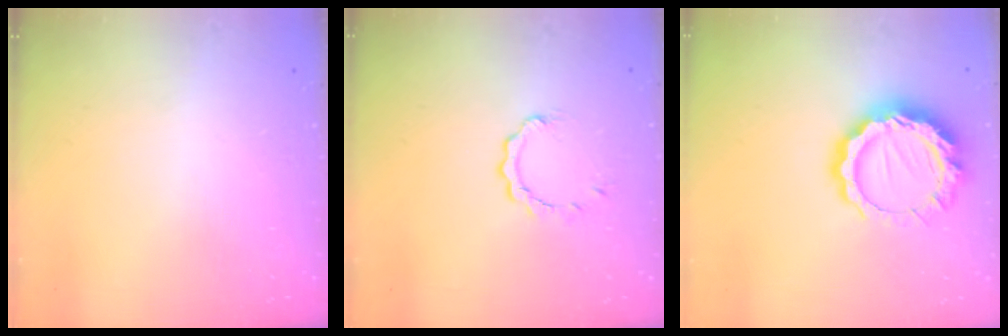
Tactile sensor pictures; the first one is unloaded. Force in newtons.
{"total": 2.5, "press": 2.5, "slide": 0.3}
{"total": 15.0, "press": 14.9, "slide": 1.2}